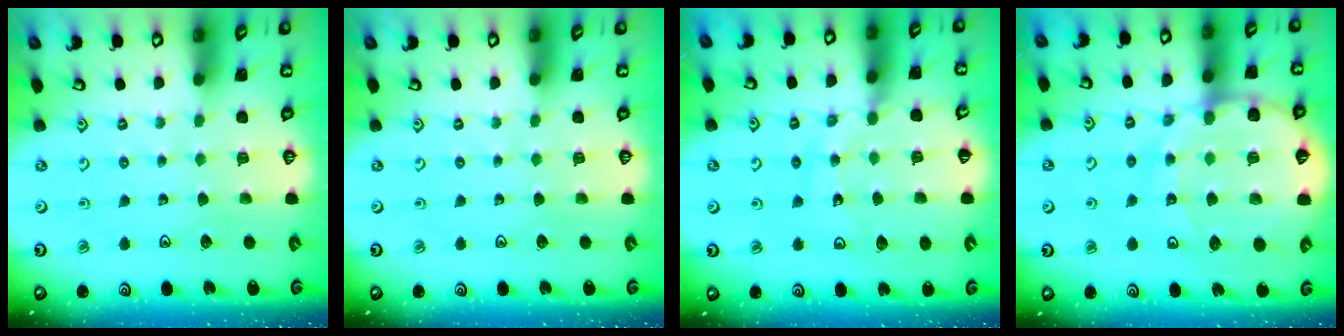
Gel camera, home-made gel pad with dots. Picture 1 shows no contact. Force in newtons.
{"total": 0.0}
{"total": 11.5, "press": 11.4, "slide": 1.2}
{"total": 14.4, "press": 14.3, "slide": 1.5}